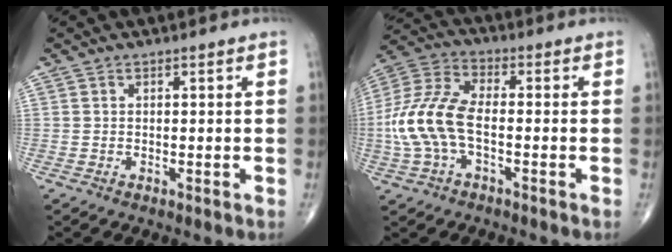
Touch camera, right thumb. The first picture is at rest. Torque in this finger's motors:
{"motor_torque": [-0.01, 0.66, 1.30, -0.33, 0.37]}